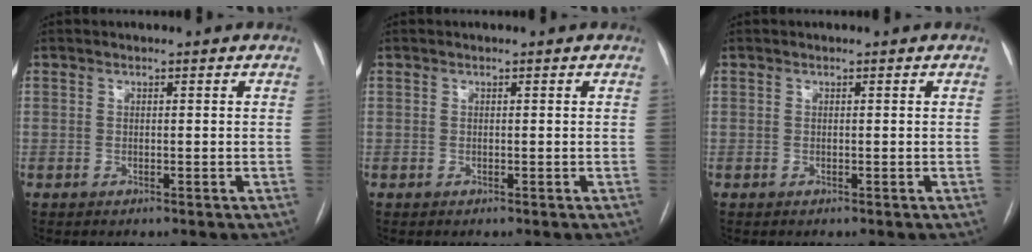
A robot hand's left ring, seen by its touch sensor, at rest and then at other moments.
{"total": 0.0}
{"total": 0.0}